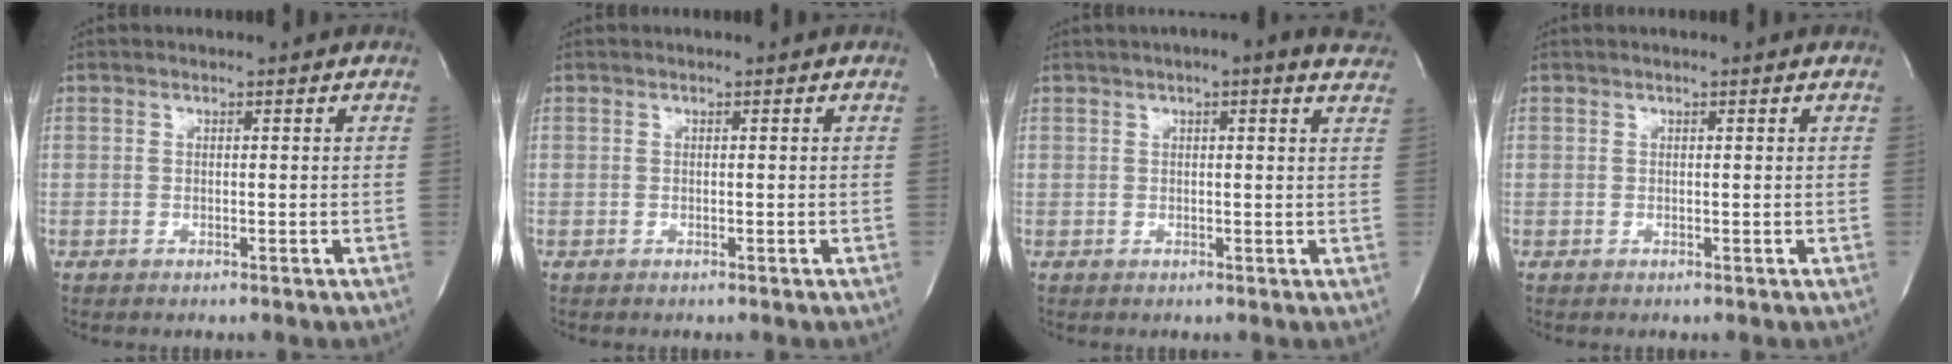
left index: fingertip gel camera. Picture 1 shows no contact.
{"total": 0.0}
{"total": 8.0, "force": [6.3, 1.1, 4.9], "torque": [-0.064, 0.017, 0.060]}
{"total": 0.6, "force": [0.5, -0.1, 0.4], "torque": [-0.010, 0.005, 0.010]}